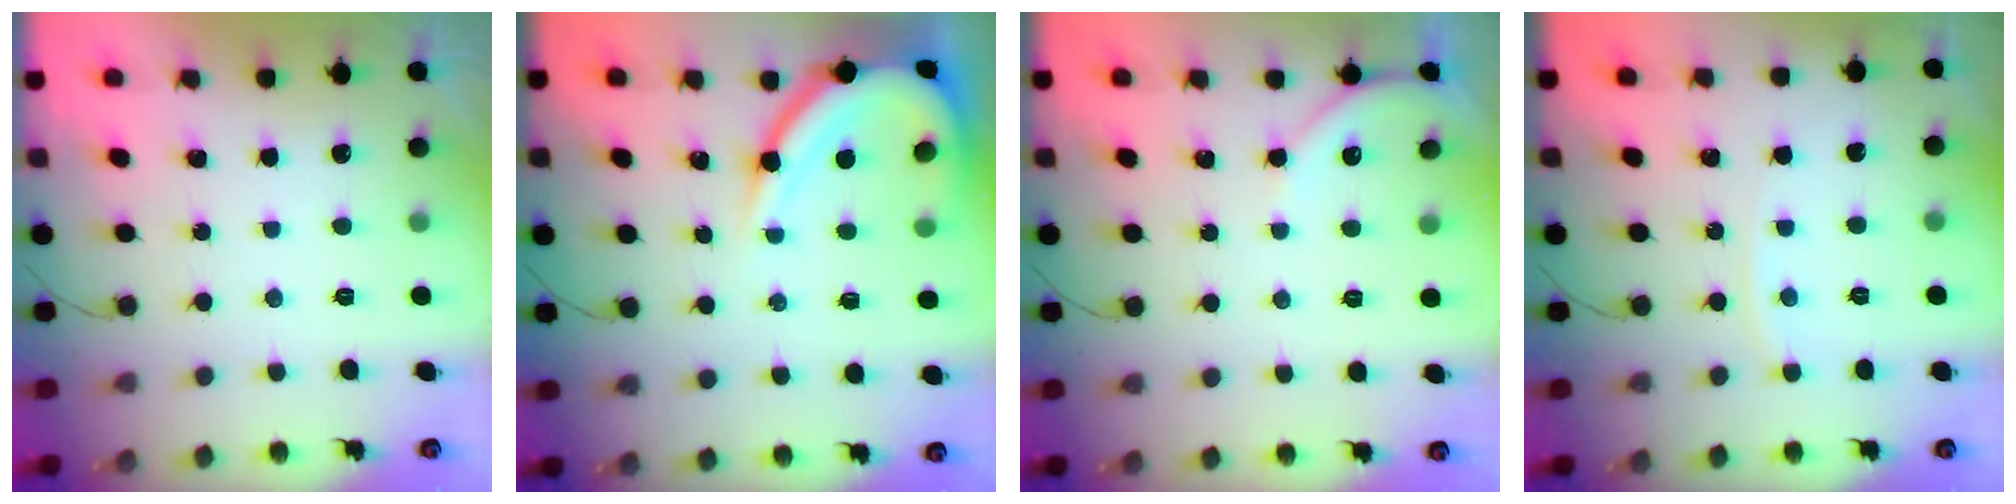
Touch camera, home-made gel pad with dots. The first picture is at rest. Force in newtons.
{"total": 11.5, "press": 11.4, "slide": 0.9}
{"total": 4.3, "press": 4.3, "slide": 0.6}
{"total": 2.8, "press": 2.7, "slide": 0.3}